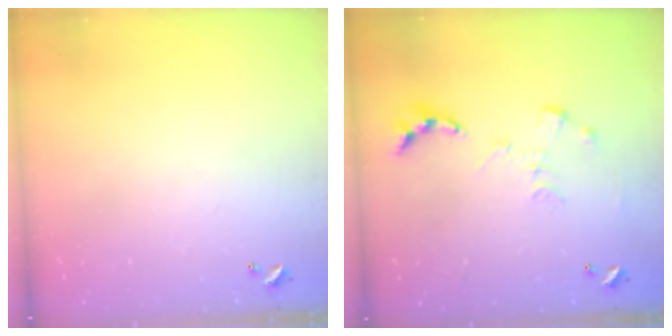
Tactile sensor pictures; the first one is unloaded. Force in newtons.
{"total": 0.0}